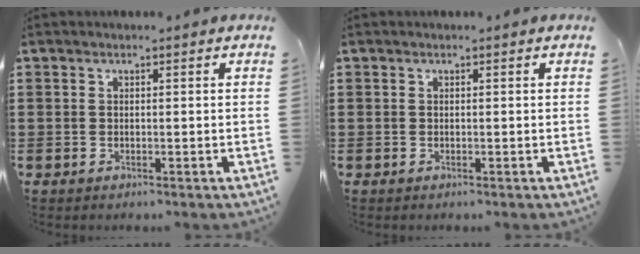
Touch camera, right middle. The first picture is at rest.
{"total": 0.0}